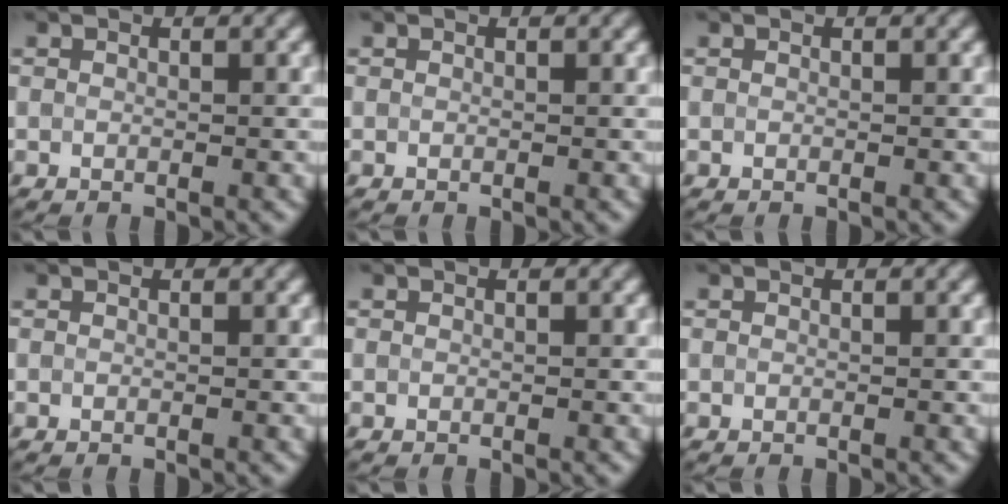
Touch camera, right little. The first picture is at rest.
{"total": 0.0}
{"total": 0.0}
{"total": 0.0}
{"total": 0.0}
{"total": 0.0}